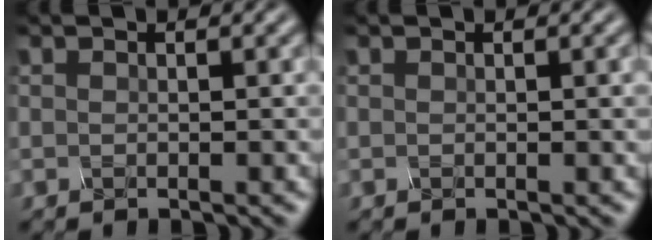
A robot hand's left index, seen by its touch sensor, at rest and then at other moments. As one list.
[{"total": 0.9, "force": [0.1, 0.3, 0.8], "torque": [-0.007, 0.003, -0.001]}]